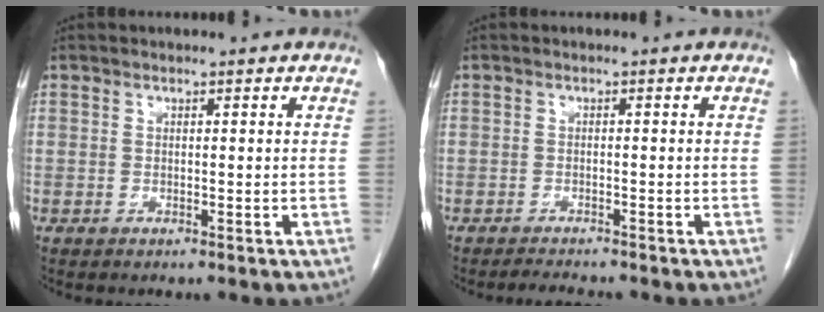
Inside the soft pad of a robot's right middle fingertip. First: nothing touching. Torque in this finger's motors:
{"motor_torque": [0.15, -0.07, -0.02, 0.00]}